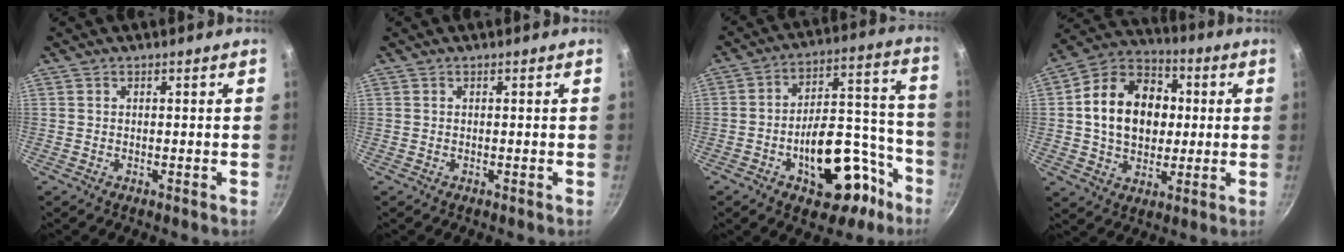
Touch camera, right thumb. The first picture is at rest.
{"total": 0.0}
{"total": 21.2, "force": [-10.0, 11.6, 14.6], "torque": [-0.149, 0.089, -0.132]}
{"total": 17.4, "force": [1.6, 13.2, 11.2], "torque": [-0.154, 0.023, 0.018]}